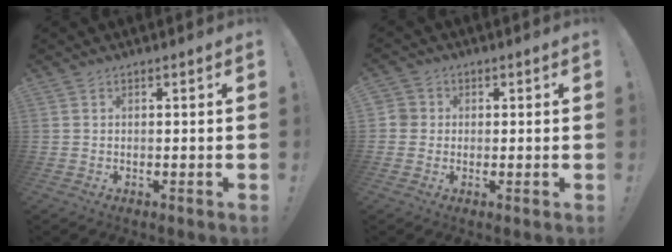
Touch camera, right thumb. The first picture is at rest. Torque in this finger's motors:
{"motor_torque": [-0.11, -0.05, 0.12, -0.07, 0.02]}